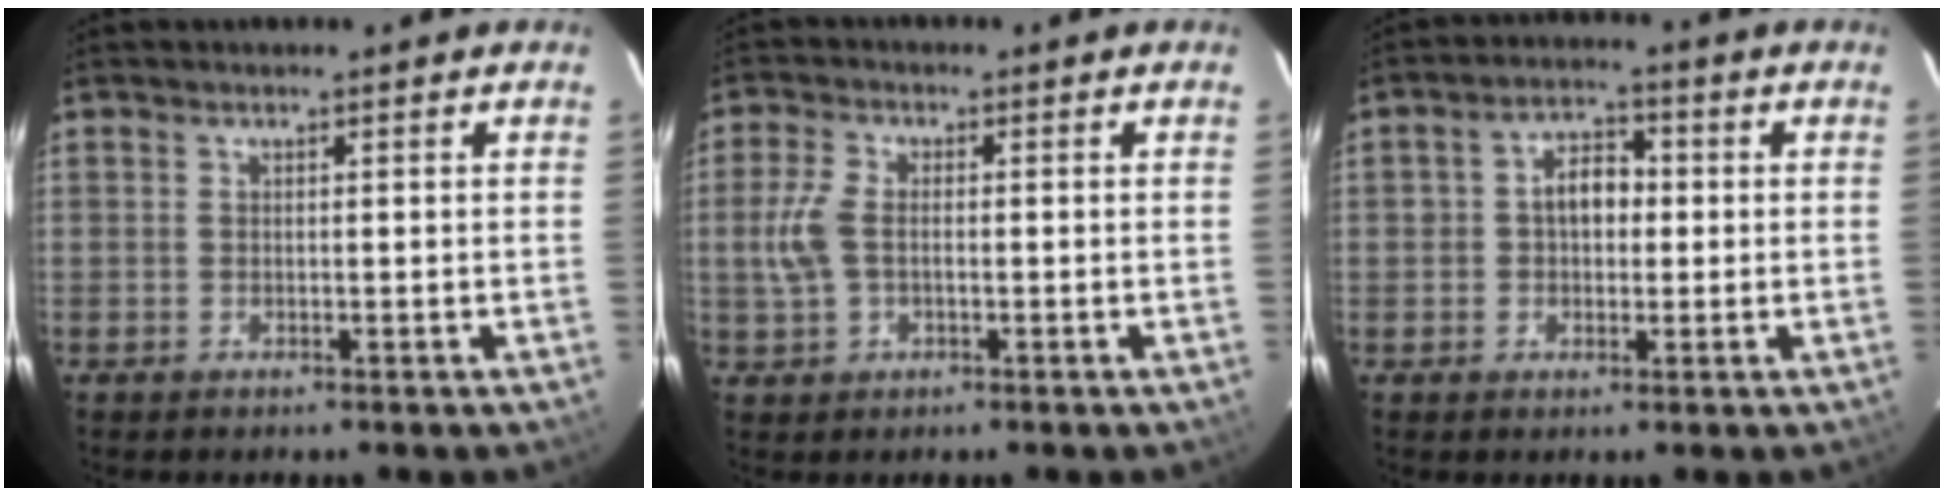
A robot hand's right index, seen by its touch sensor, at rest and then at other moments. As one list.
[{"total": 5.7, "force": [-0.4, 3.4, 4.5], "torque": [-0.106, 0.005, -0.004]}, {"total": 5.7, "force": [0.1, 4.1, 3.9], "torque": [-0.064, 0.021, 0.005]}]